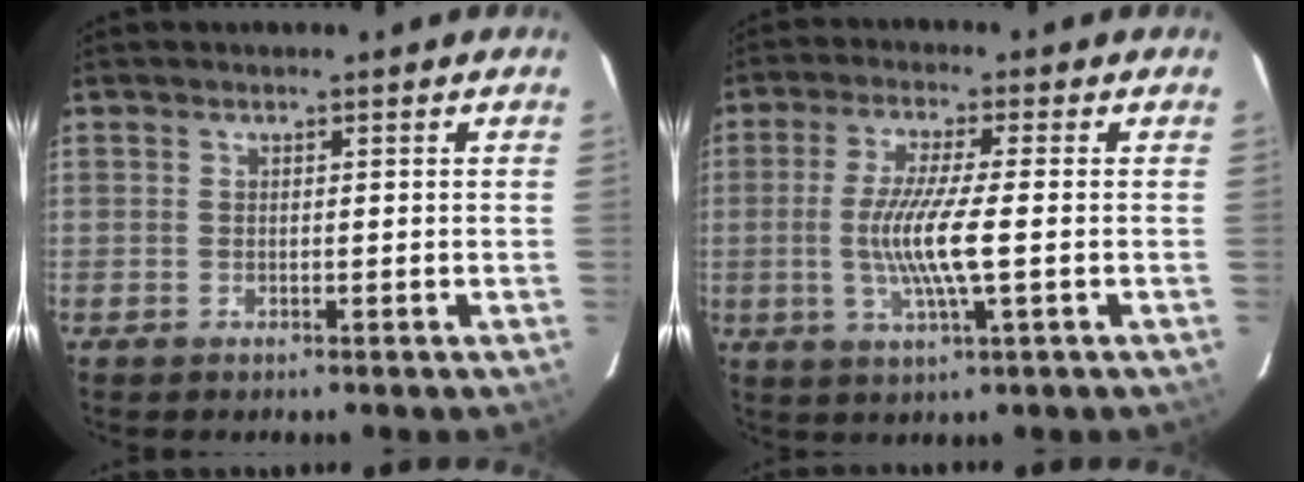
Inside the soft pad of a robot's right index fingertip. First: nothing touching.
{"total": 9.1, "force": [-1.2, 0.4, 9.0], "torque": [-0.176, -0.011, -0.023]}